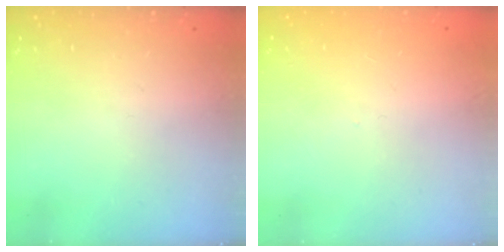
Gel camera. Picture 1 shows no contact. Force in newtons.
{"total": 0.0}